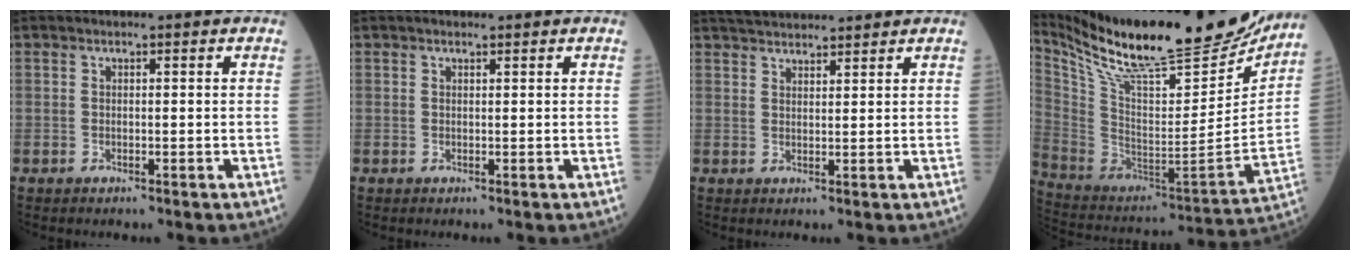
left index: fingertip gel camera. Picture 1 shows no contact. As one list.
[{"total": 0.9, "force": [0.8, 0.2, 0.5], "torque": [-0.012, 0.008, 0.013]}, {"total": 7.4, "force": [7.0, 0.9, 2.2], "torque": [-0.041, 0.034, 0.112]}, {"total": 30.9, "force": [26.4, 4.7, 15.2], "torque": [-0.275, -0.064, 0.400]}]